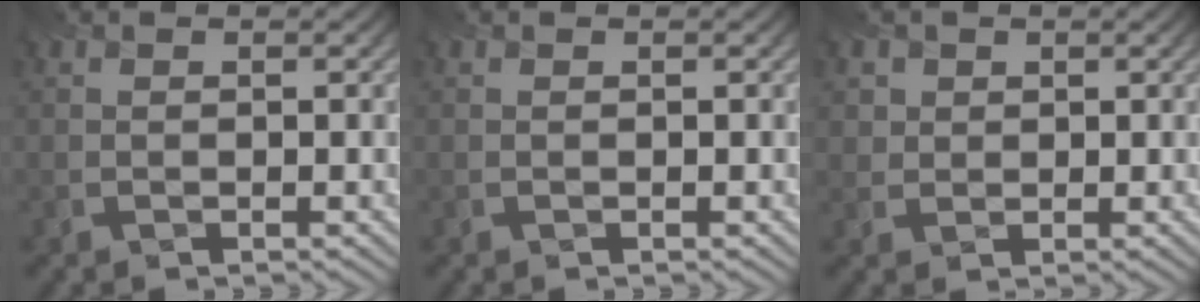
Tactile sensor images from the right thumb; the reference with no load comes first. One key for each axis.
{"total": 0.0}
{"total": 2.8, "fx": 1.3, "fy": 2.4, "fz": 0.7, "tx": -0.025, "ty": -0.012, "tz": 0.031}